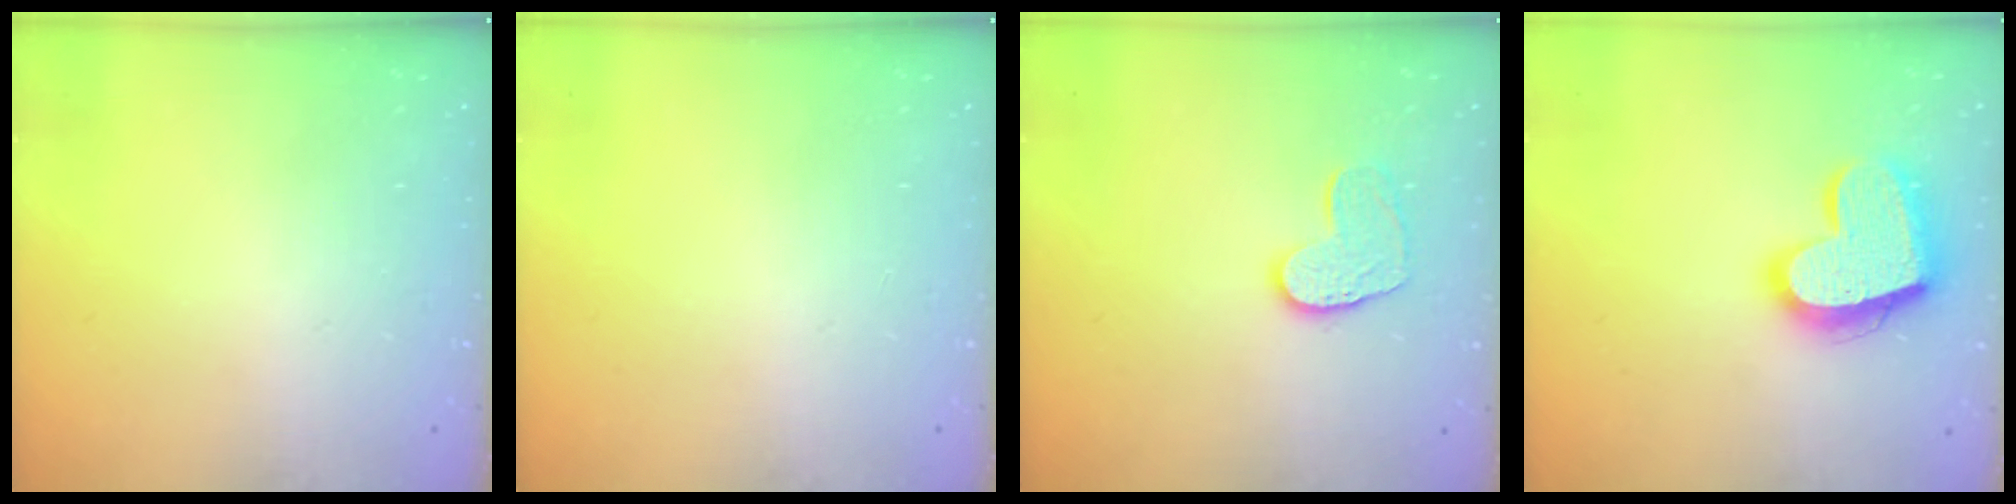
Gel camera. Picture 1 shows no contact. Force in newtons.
{"total": 0.0}
{"total": 9.5, "press": 9.5, "slide": 0.7}
{"total": 20.3, "press": 20.3, "slide": 1.5}